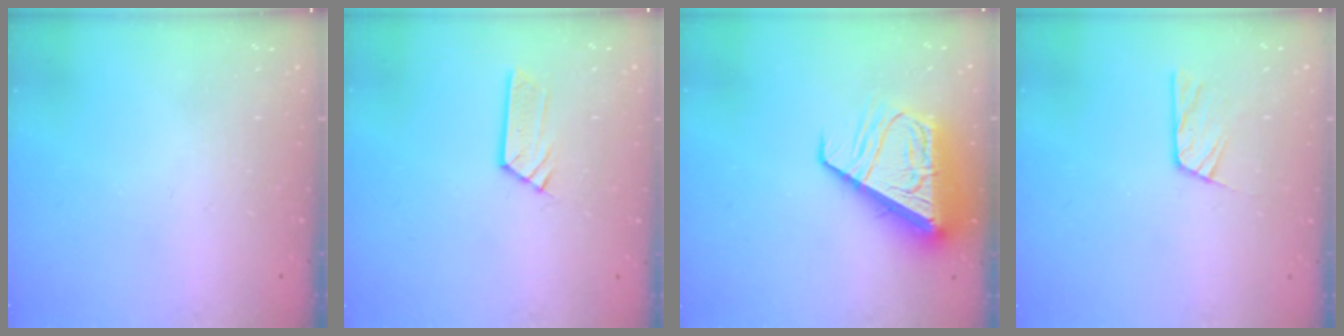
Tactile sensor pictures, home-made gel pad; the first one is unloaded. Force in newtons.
{"total": 4.1, "press": 4.1, "slide": 0.1}
{"total": 12.5, "press": 12.4, "slide": 1.6}
{"total": 7.9, "press": 7.9, "slide": 0.6}